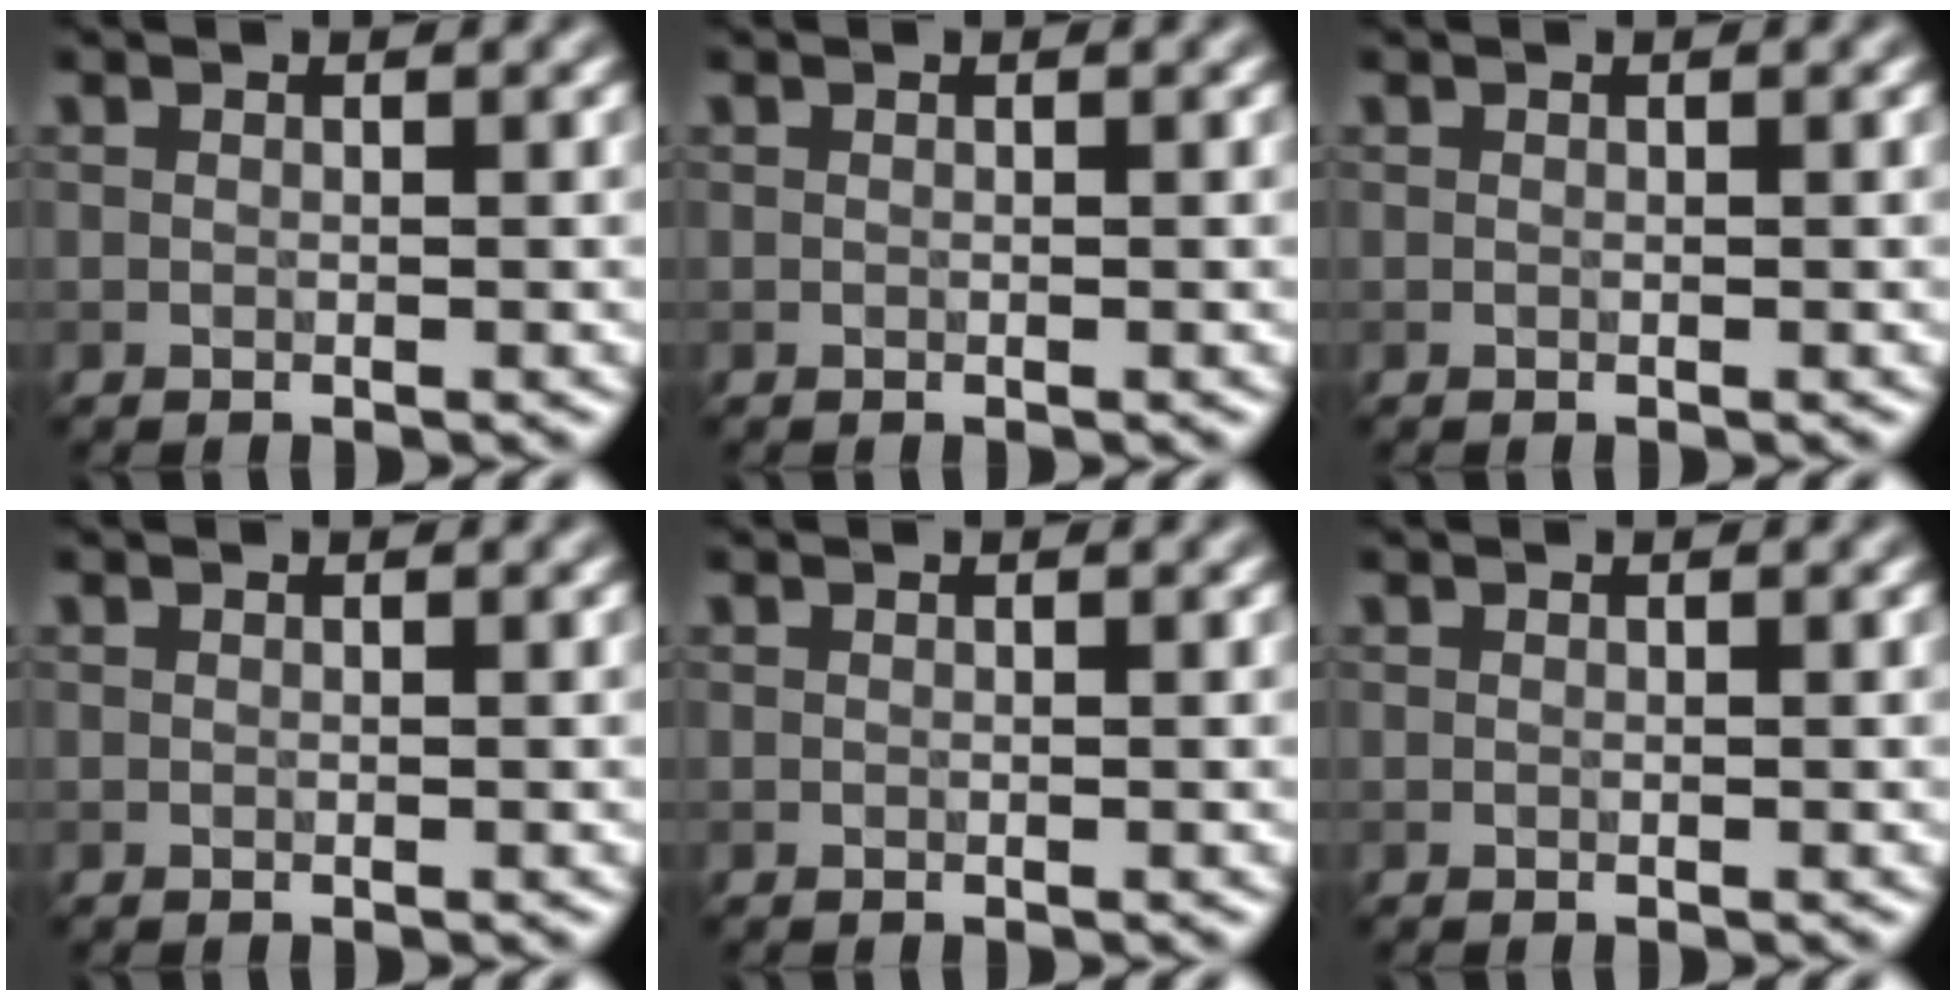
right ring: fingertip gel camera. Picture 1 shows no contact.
{"total": 0.0}
{"total": 0.0}
{"total": 0.0}
{"total": 0.0}
{"total": 0.0}